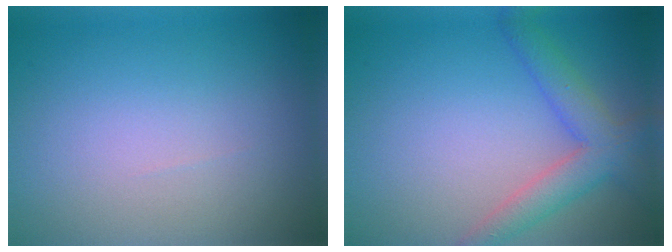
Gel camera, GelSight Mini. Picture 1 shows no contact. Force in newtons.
{"total": 4.1, "press": 4.1, "slide": 0.3}